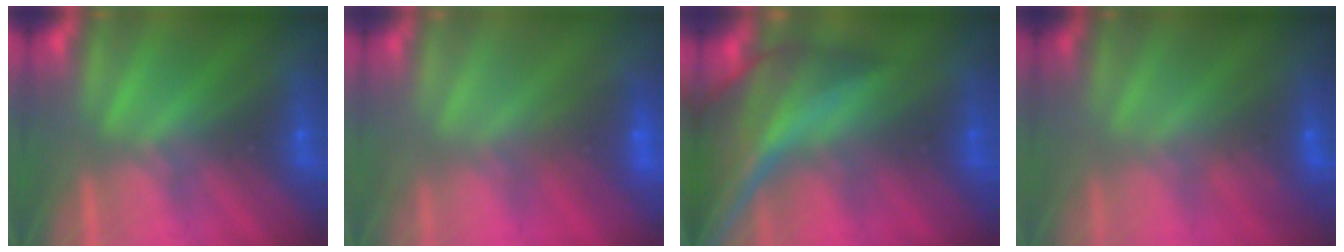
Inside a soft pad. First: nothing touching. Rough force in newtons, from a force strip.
{"total": 5.6}
{"total": 9.1}
{"total": 2.9}